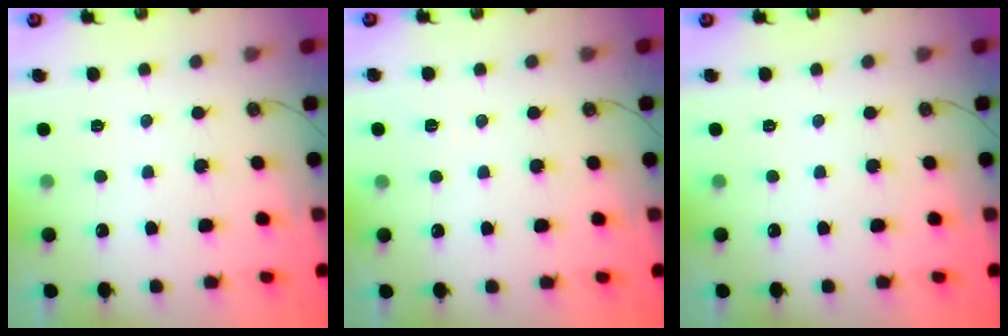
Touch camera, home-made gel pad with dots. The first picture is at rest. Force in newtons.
{"total": 2.3, "press": 1.3, "slide": 1.9}
{"total": 0.0}